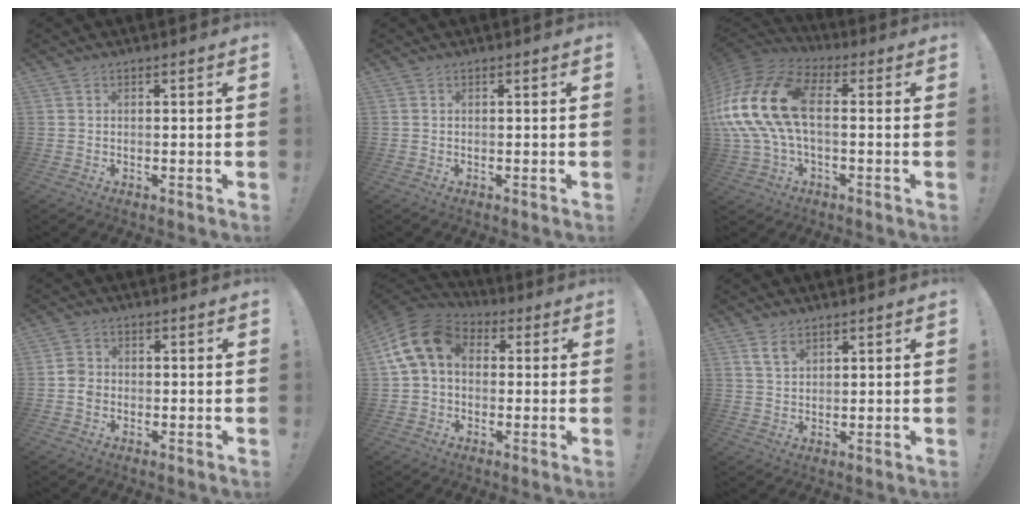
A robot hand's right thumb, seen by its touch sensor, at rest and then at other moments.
{"total": 0.0}
{"total": 20.4, "force": [1.1, 12.2, 16.3], "torque": [-0.325, 0.019, 0.029]}
{"total": 3.6, "force": [-1.2, 3.0, 1.5], "torque": [-0.018, 0.011, -0.021]}
{"total": 14.7, "force": [3.5, 10.5, 9.8], "torque": [-0.180, 0.004, 0.065]}
{"total": 4.4, "force": [2.7, 2.6, 2.3], "torque": [-0.038, -0.008, 0.052]}